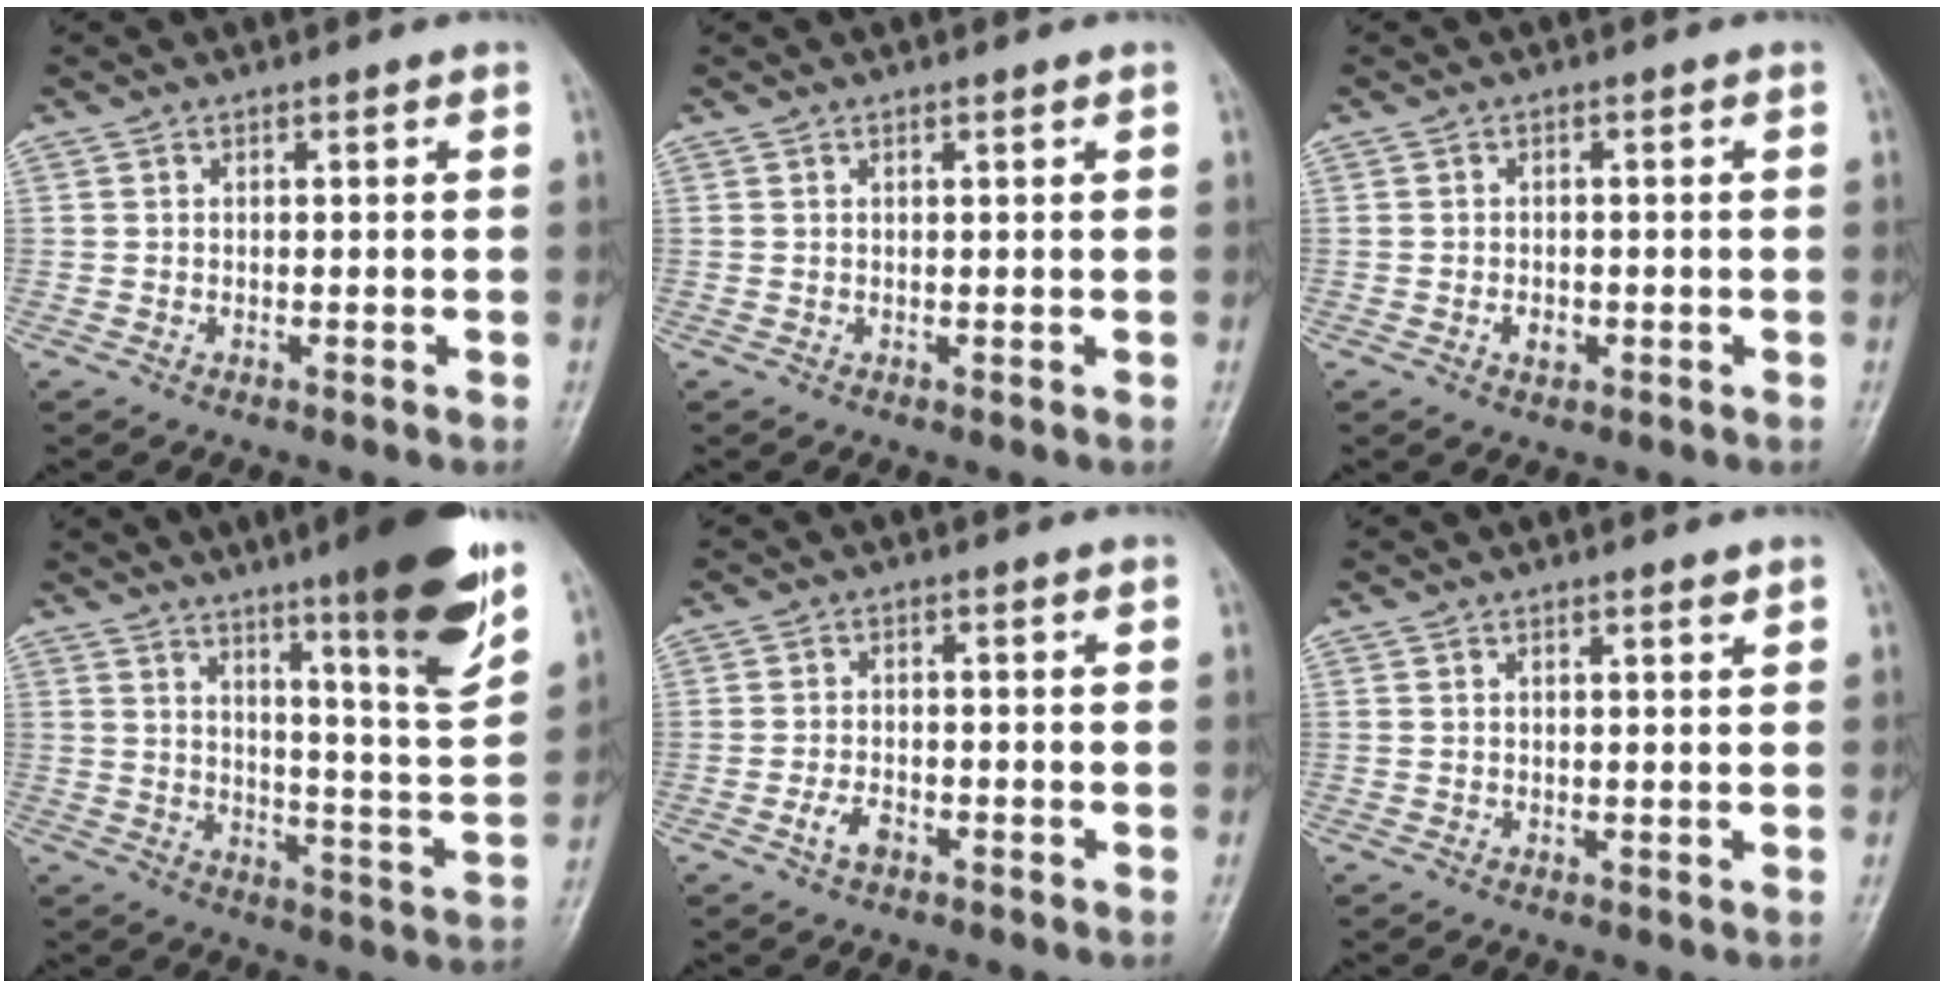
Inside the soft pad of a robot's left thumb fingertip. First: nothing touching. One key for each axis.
{"total": 0.6, "fx": 0.4, "fy": -0.1, "fz": 0.5, "tx": -0.012, "ty": -0.002, "tz": 0.008}
{"total": 1.9, "fx": -0.6, "fy": 1.3, "fz": 1.3, "tx": -0.014, "ty": 0.002, "tz": -0.008}
{"total": 18.0, "fx": 11.0, "fy": 1.4, "fz": 14.1, "tx": -0.181, "ty": -0.062, "tz": 0.163}
{"total": 2.9, "fx": -1.5, "fy": 1.5, "fz": 1.9, "tx": -0.041, "ty": 0.010, "tz": -0.028}
{"total": 1.2, "fx": 0.8, "fy": 0.1, "fz": 0.8, "tx": -0.012, "ty": -0.005, "tz": 0.013}